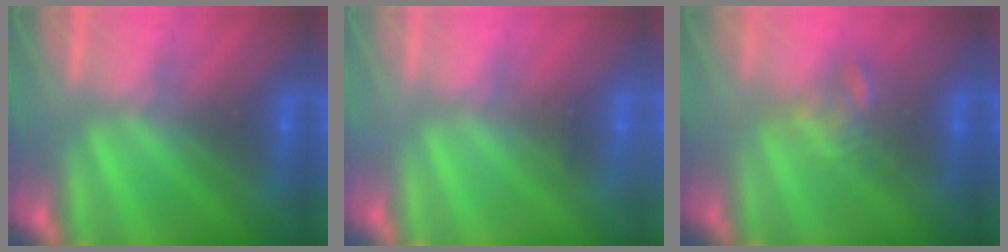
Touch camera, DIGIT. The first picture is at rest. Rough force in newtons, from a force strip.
{"total": 2.4}
{"total": 3.8}